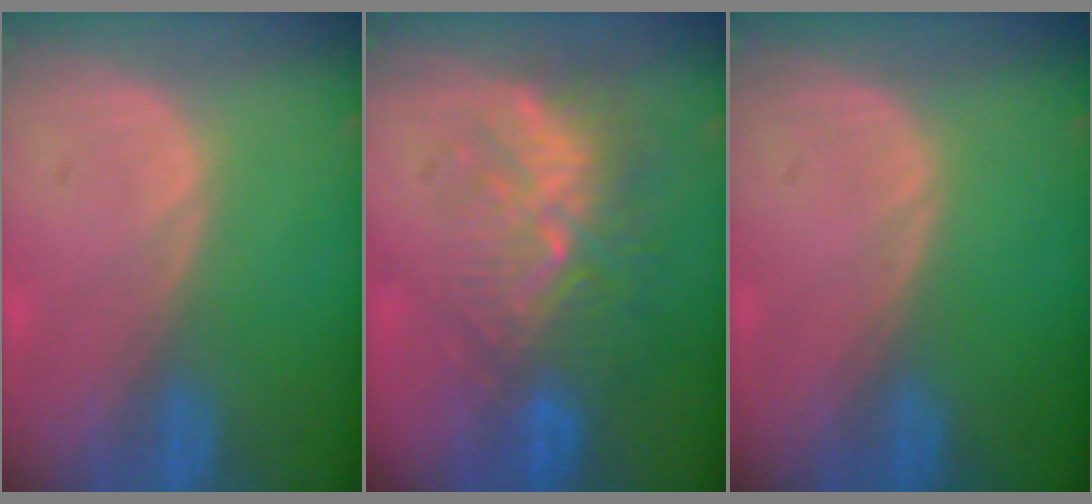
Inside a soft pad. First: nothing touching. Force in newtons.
{"total": 9.4, "press": 8.7, "slide": 3.5}
{"total": 0.0}